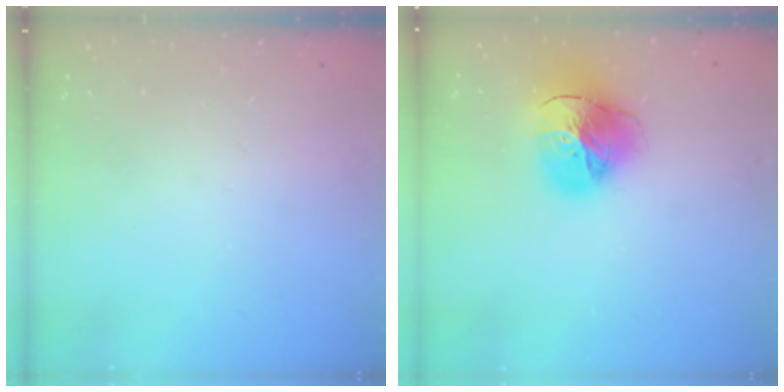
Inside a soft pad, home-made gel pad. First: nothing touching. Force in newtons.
{"total": 19.8, "press": 19.6, "slide": 2.3}